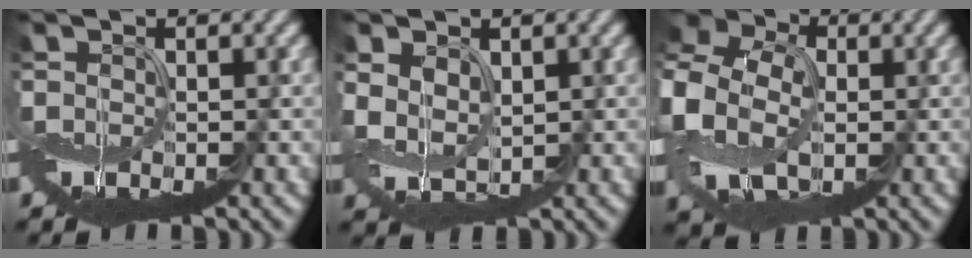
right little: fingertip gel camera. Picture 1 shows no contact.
{"total": 2.9, "force": [1.0, 2.1, 1.8], "torque": [-0.048, 0.002, 0.025]}
{"total": 11.6, "force": [0.3, 8.7, 7.6], "torque": [-0.178, -0.003, -0.004]}